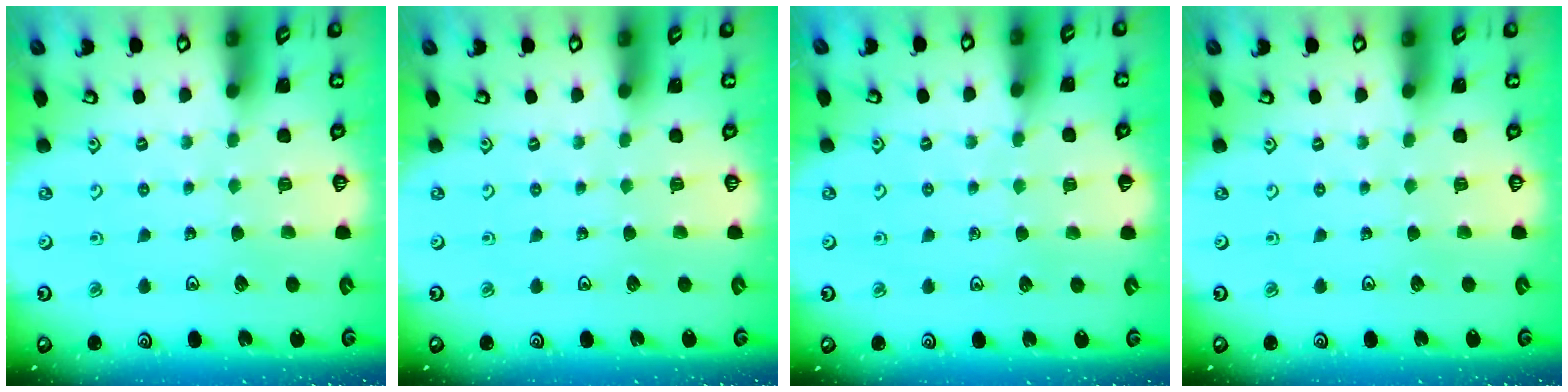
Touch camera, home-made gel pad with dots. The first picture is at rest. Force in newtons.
{"total": 0.0}
{"total": 2.7, "press": 2.7, "slide": 0.4}
{"total": 0.0}